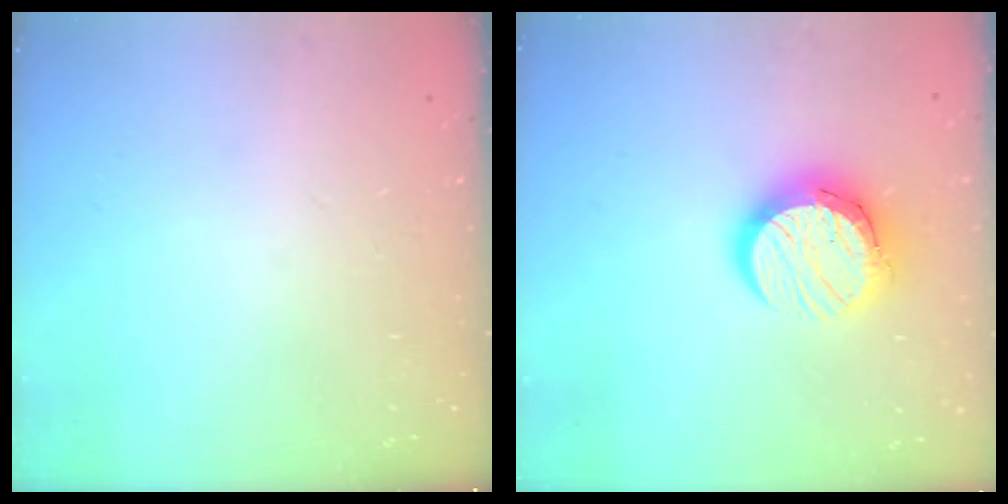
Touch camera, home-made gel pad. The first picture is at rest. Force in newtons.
{"total": 12.4, "press": 12.4, "slide": 0.9}